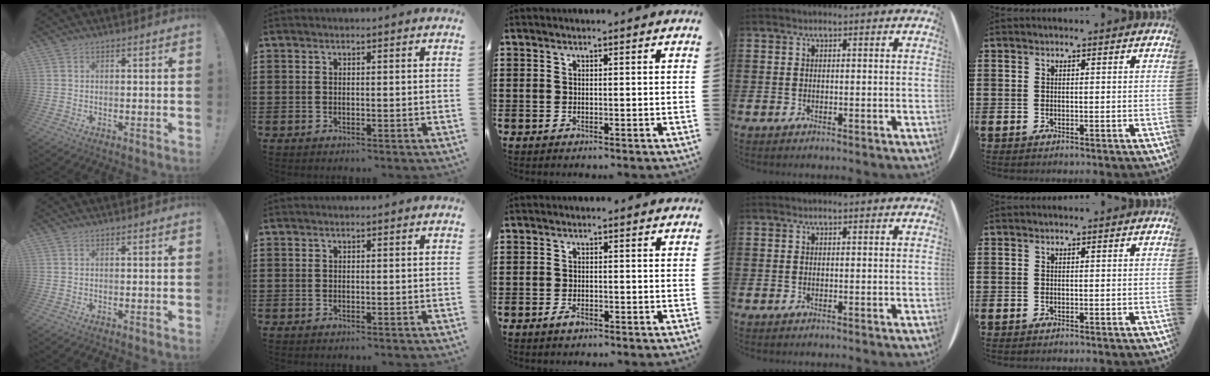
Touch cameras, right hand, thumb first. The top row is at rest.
{"middle": {"total": 1.6, "force": [-0.9, 0.6, 1.1], "torque": [-0.028, -0.006, -0.018]}}